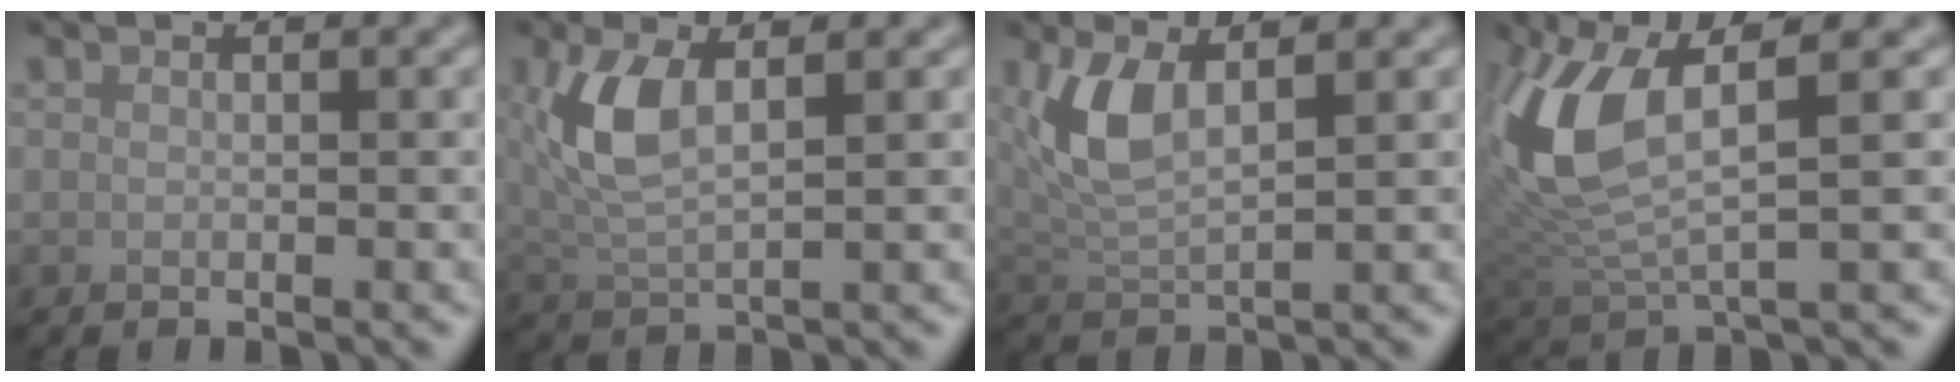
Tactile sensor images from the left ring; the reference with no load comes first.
{"total": 4.7, "force": [1.4, 1.8, 4.1], "torque": [-0.096, 0.004, 0.030]}
{"total": 4.3, "force": [1.7, 1.5, 3.6], "torque": [-0.086, -0.002, 0.037]}
{"total": 7.9, "force": [2.2, 2.9, 7.0], "torque": [-0.166, 0.000, 0.045]}